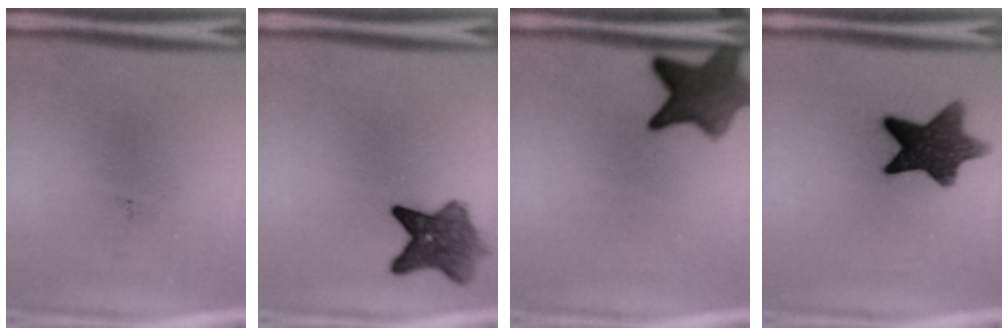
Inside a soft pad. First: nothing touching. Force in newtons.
{"total": 6.3}
{"total": 8.5}
{"total": 11.0}